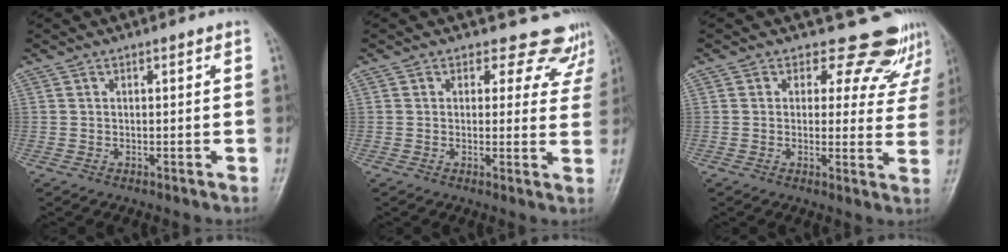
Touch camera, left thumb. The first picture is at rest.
{"total": 9.0, "force": [7.7, 4.7, 0.5], "torque": [0.051, -0.039, 0.061]}
{"total": 11.3, "force": [9.8, 5.4, 1.3], "torque": [0.040, -0.063, 0.092]}